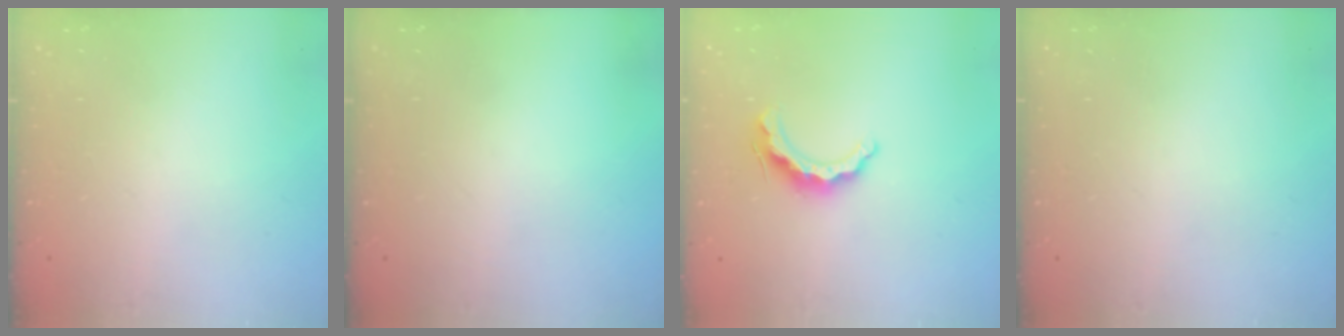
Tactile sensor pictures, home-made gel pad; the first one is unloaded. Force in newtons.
{"total": 0.0}
{"total": 8.8, "press": 8.7, "slide": 0.4}
{"total": 0.0}